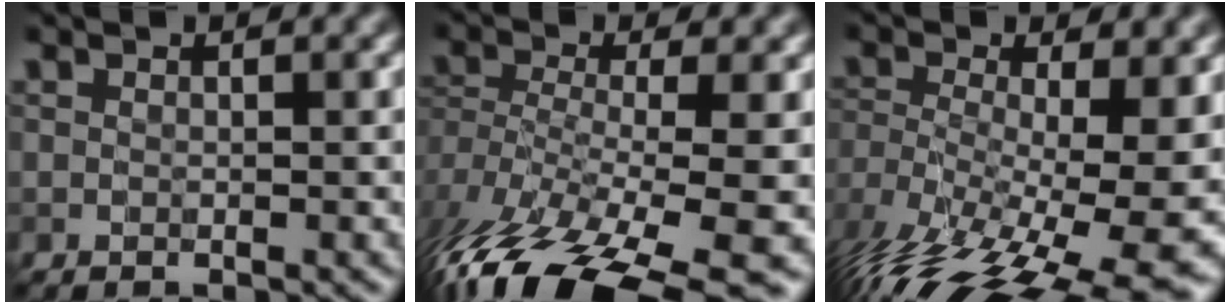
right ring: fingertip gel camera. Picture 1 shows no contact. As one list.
[{"total": 13.7, "force": [-8.6, 4.5, 9.6], "torque": [-0.218, -0.030, -0.130]}, {"total": 15.7, "force": [-6.6, 7.2, 12.2], "torque": [-0.192, -0.005, -0.066]}]